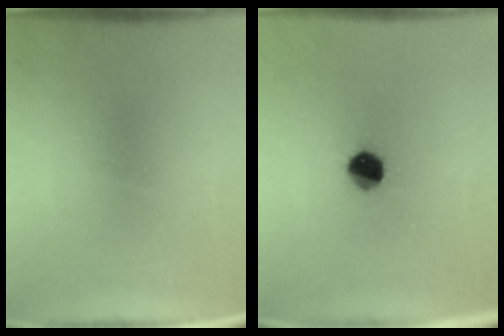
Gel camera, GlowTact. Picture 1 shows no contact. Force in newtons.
{"total": 6.7}